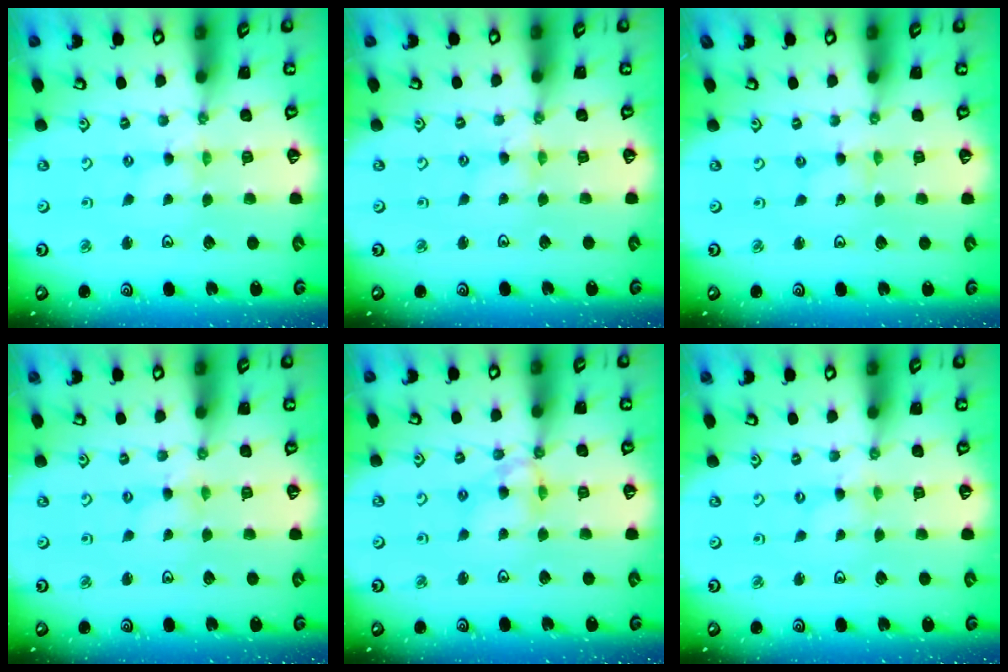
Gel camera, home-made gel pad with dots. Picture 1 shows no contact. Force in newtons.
{"total": 1.5, "press": 1.4, "slide": 0.3}
{"total": 0.0}
{"total": 0.0}
{"total": 8.0, "press": 8.0, "slide": 0.8}
{"total": 0.0}